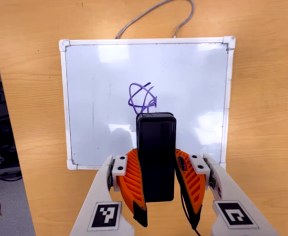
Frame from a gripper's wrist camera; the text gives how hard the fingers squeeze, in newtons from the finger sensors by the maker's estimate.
{"total": 5.8, "left": 4.8, "right": 6.9}